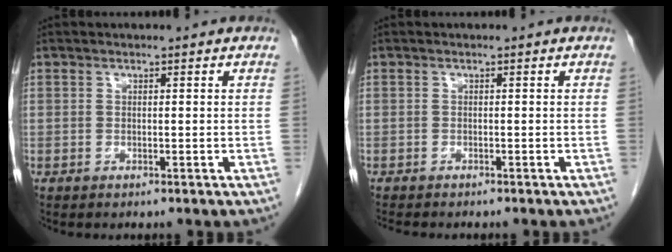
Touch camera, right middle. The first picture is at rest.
{"total": 3.1, "force": [-2.7, 0.6, 1.3], "torque": [-0.021, -0.006, -0.036]}